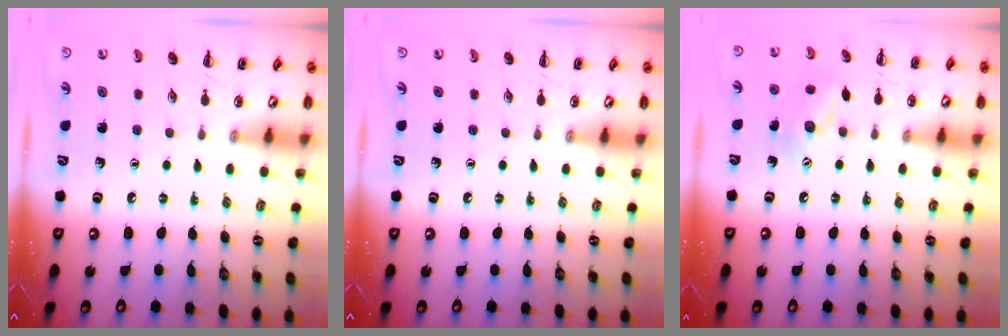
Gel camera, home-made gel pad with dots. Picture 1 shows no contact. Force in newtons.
{"total": 0.0}
{"total": 9.3, "press": 9.2, "slide": 0.7}